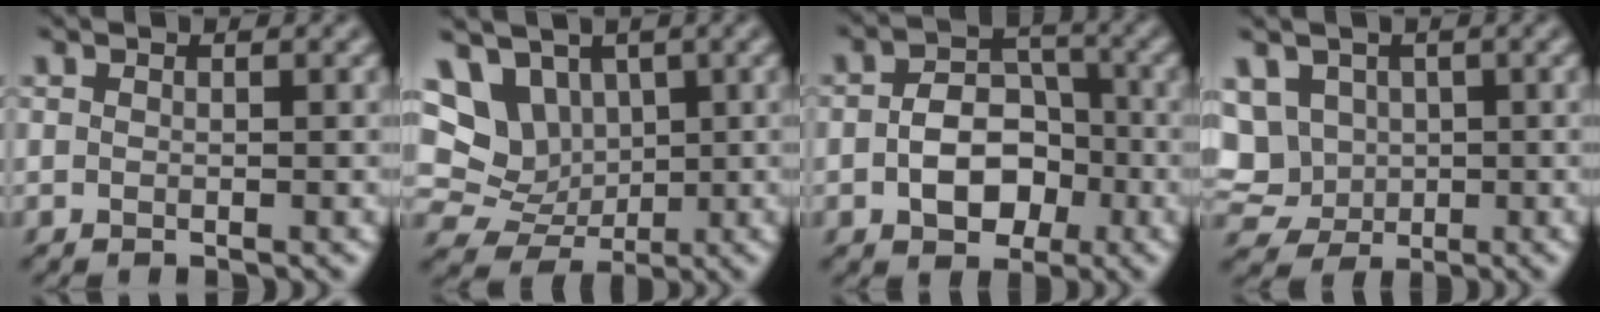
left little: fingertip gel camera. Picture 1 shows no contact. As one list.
[{"total": 9.4, "force": [2.8, 7.7, 4.7], "torque": [-0.081, 0.015, 0.036]}, {"total": 5.6, "force": [-1.7, 3.9, 3.7], "torque": [-0.058, -0.004, -0.025]}, {"total": 9.5, "force": [0.8, 8.4, 4.5], "torque": [-0.093, 0.019, -0.012]}]